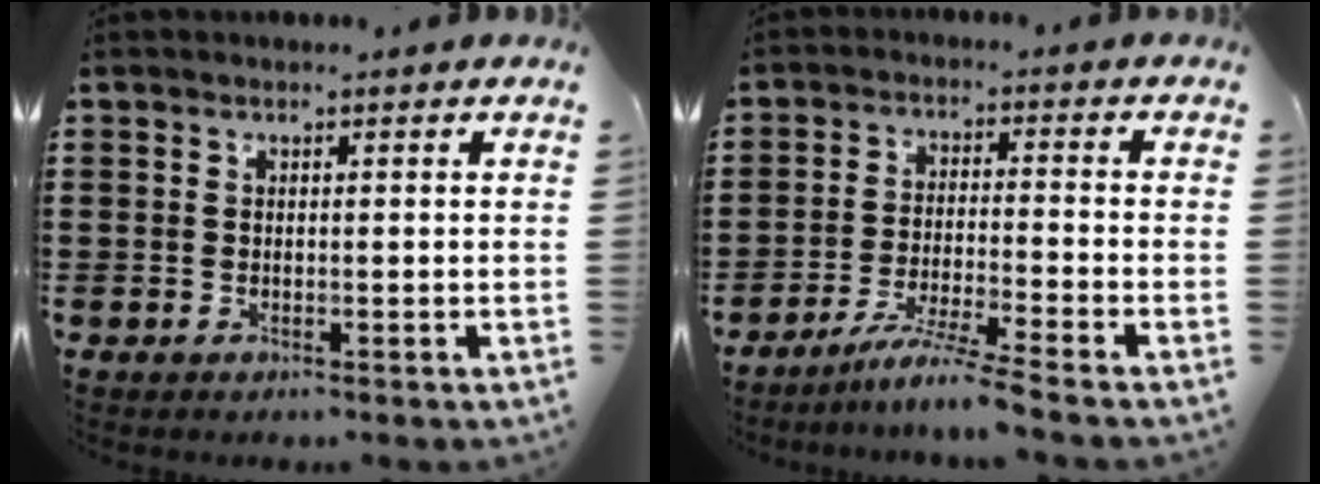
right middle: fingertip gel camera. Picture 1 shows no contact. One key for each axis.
{"total": 6.2, "fx": -5.3, "fy": -0.9, "fz": 3.1, "tx": -0.061, "ty": -0.022, "tz": -0.099}